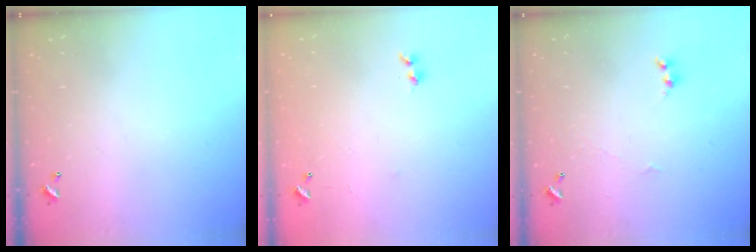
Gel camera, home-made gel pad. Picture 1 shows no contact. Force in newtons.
{"total": 6.8, "press": 6.8, "slide": 0.6}
{"total": 1.6, "press": 1.6, "slide": 0.2}